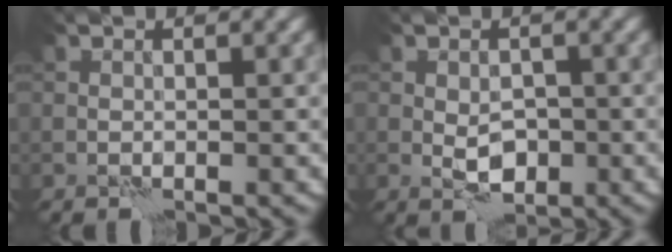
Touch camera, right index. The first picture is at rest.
{"total": 2.7, "force": [-0.7, 1.7, 2.0], "torque": [-0.032, -0.002, -0.011]}